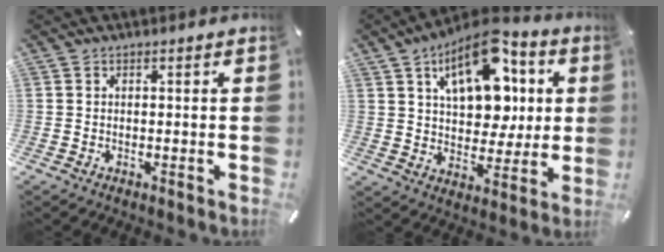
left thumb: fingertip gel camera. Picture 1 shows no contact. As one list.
[{"total": 17.9, "force": [6.9, 10.8, 12.4], "torque": [-0.194, -0.019, 0.120]}]